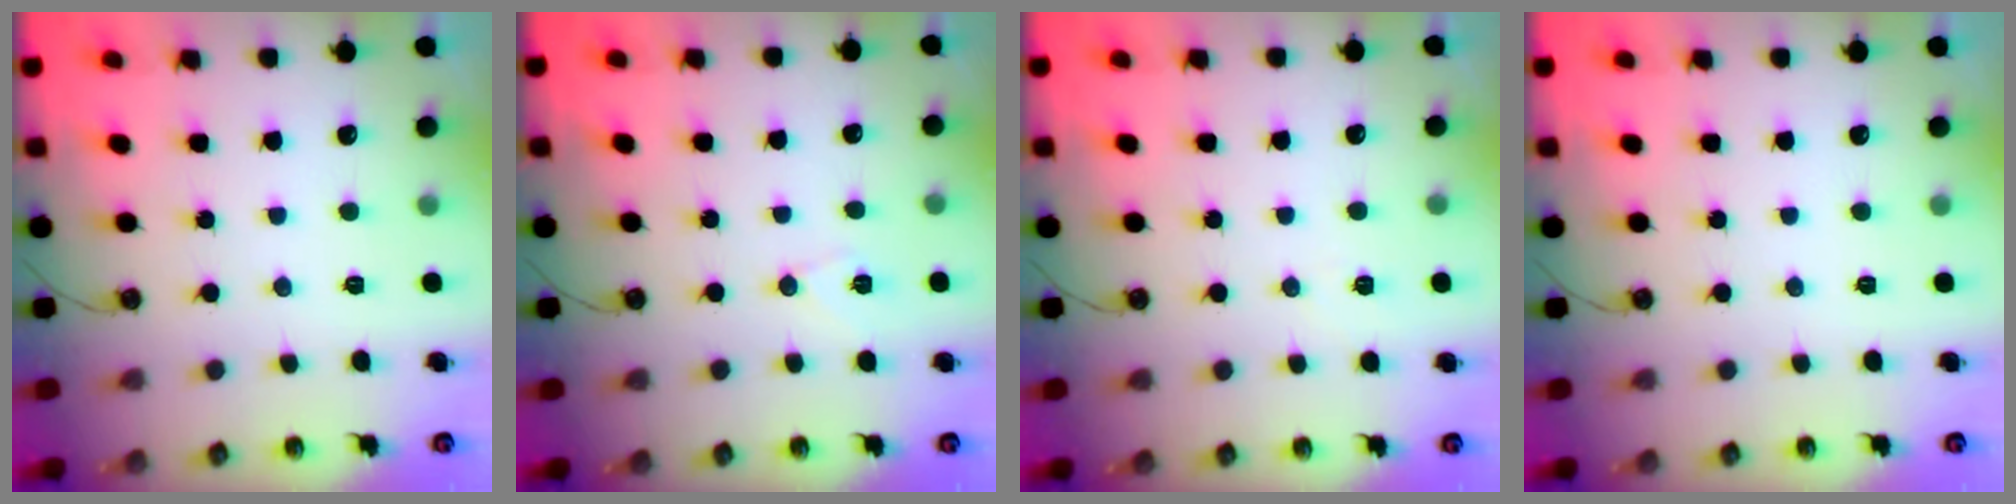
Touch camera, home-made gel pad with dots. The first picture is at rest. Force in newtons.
{"total": 6.1, "press": 5.6, "slide": 2.5}
{"total": 6.3, "press": 4.7, "slide": 4.2}
{"total": 0.0}